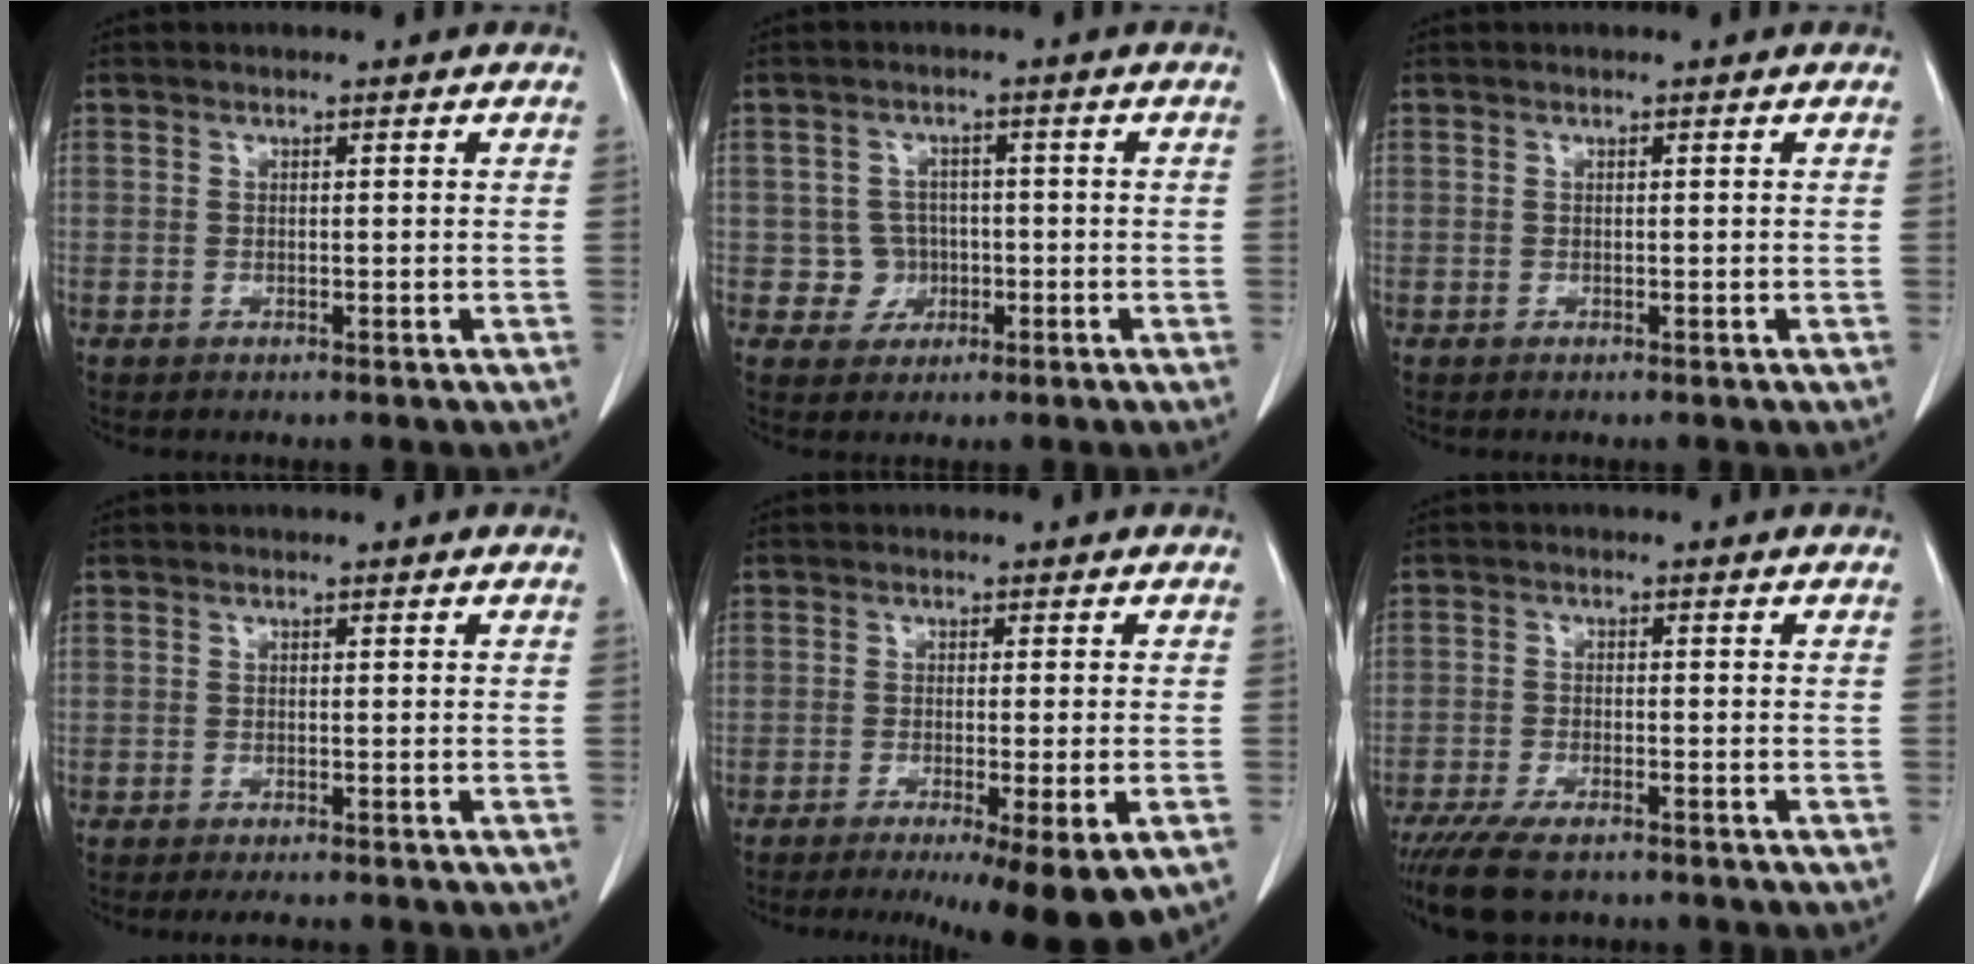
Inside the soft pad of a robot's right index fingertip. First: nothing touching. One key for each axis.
{"total": 3.6, "fx": -0.7, "fy": 3.6, "fz": 0.1, "tx": 0.012, "ty": 0.011, "tz": -0.007}
{"total": 0.0}
{"total": 3.5, "fx": -3.1, "fy": 0.5, "fz": 1.4, "tx": -0.015, "ty": -0.007, "tz": -0.041}
{"total": 11.5, "fx": -7.5, "fy": 0.8, "fz": 8.7, "tx": -0.094, "ty": -0.024, "tz": -0.110}
{"total": 8.4, "fx": -6.8, "fy": 2.2, "fz": 4.5, "tx": -0.073, "ty": -0.015, "tz": -0.108}